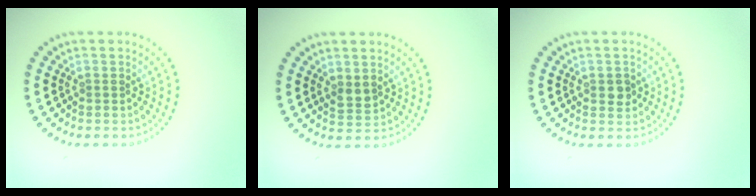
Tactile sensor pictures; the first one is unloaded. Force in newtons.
{"total": 1.4, "press": 1.3, "slide": 0.6}
{"total": 1.2, "press": 1.2, "slide": 0.2}